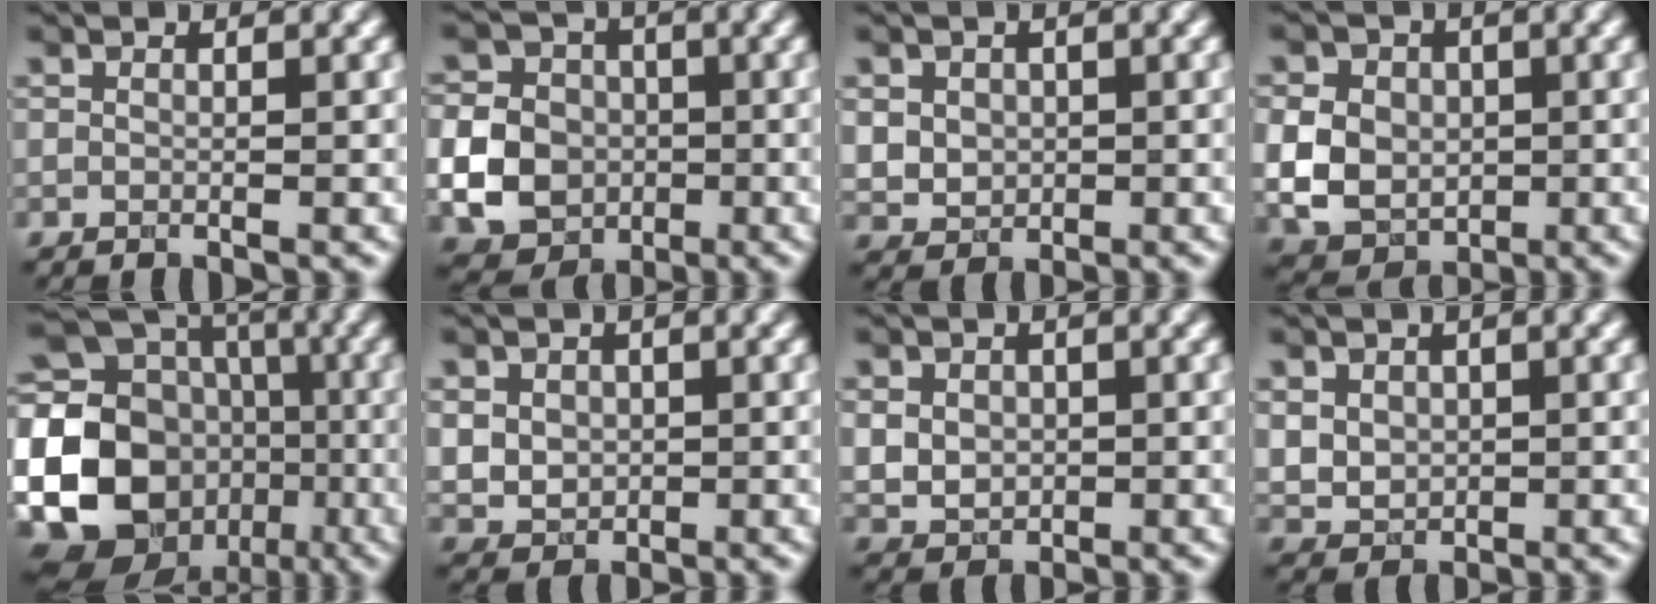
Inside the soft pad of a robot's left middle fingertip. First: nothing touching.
{"total": 7.0, "force": [-1.2, 6.1, 3.2], "torque": [-0.051, -0.002, -0.043]}
{"total": 3.4, "force": [0.8, 3.0, 1.5], "torque": [-0.040, 0.004, 0.018]}
{"total": 7.0, "force": [0.0, 5.8, 3.9], "torque": [-0.071, 0.010, -0.016]}
{"total": 21.5, "force": [-4.4, 19.1, 9.0], "torque": [-0.207, -0.016, -0.101]}
{"total": 3.7, "force": [0.7, 3.2, 1.8], "torque": [-0.044, 0.005, 0.011]}
{"total": 3.5, "force": [0.4, 3.0, 1.8], "torque": [-0.041, 0.001, 0.006]}
{"total": 3.3, "force": [0.7, 2.8, 1.6], "torque": [-0.042, -0.001, 0.019]}